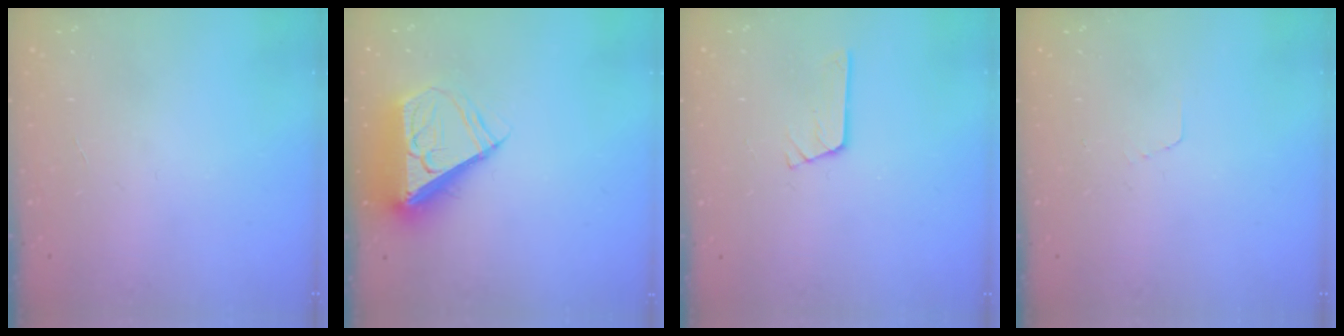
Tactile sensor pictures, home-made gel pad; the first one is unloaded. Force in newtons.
{"total": 9.8, "press": 9.7, "slide": 1.6}
{"total": 3.2, "press": 3.2, "slide": 0.2}
{"total": 2.6, "press": 2.6, "slide": 0.1}